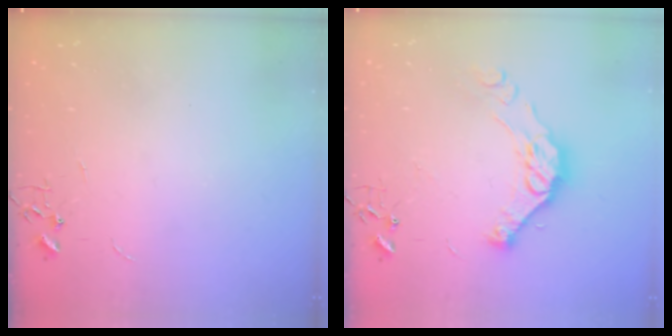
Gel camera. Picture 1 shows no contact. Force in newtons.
{"total": 14.1, "press": 14.0, "slide": 1.3}